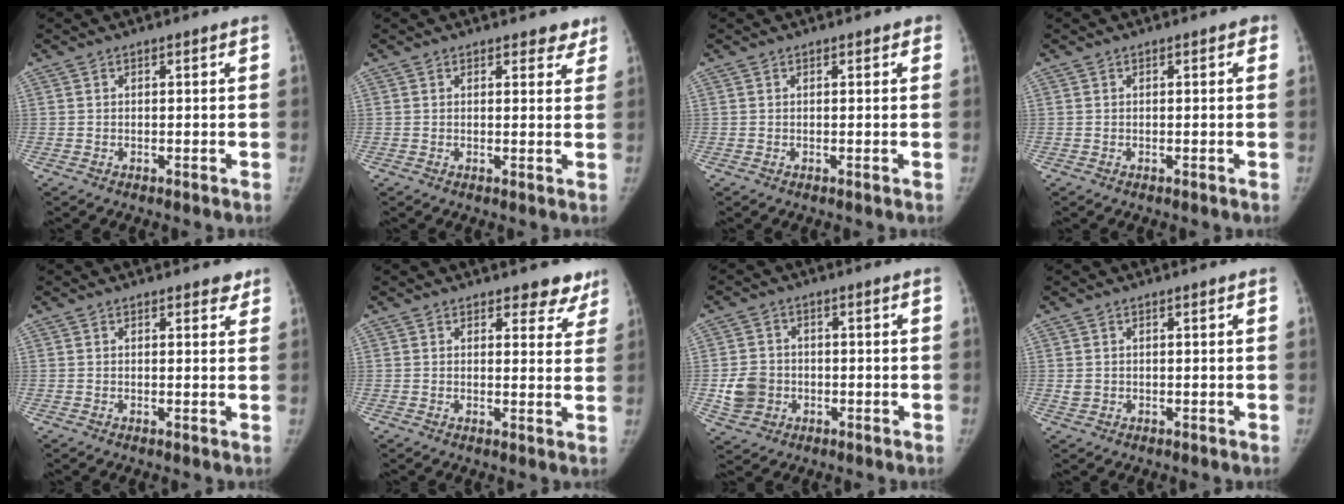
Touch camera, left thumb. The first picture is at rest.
{"total": 3.2, "force": [2.6, 1.7, 1.0], "torque": [0.019, -0.013, 0.025]}
{"total": 0.7, "force": [0.5, 0.4, 0.3], "torque": [0.002, -0.001, 0.001]}
{"total": 0.5, "force": [0.1, 0.3, 0.4], "torque": [0.005, 0.002, -0.003]}
{"total": 2.0, "force": [1.6, 1.0, 0.8], "torque": [0.009, -0.008, 0.014]}
{"total": 5.7, "force": [4.8, 2.8, 1.4], "torque": [0.023, -0.029, 0.045]}
{"total": 6.4, "force": [-1.2, 5.7, 2.7], "torque": [-0.039, 0.011, -0.018]}
{"total": 1.2, "force": [0.2, 1.1, 0.6], "torque": [-0.009, -0.002, 0.008]}